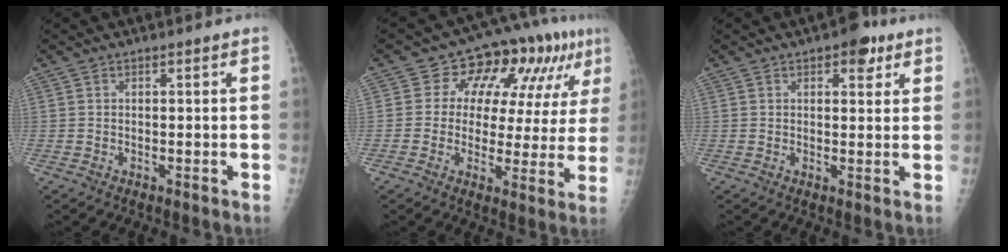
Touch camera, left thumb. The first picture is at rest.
{"total": 14.3, "force": [5.6, 8.2, 10.3], "torque": [-0.094, 0.008, 0.072]}
{"total": 4.7, "force": [2.6, 2.6, 3.0], "torque": [-0.015, -0.007, 0.027]}